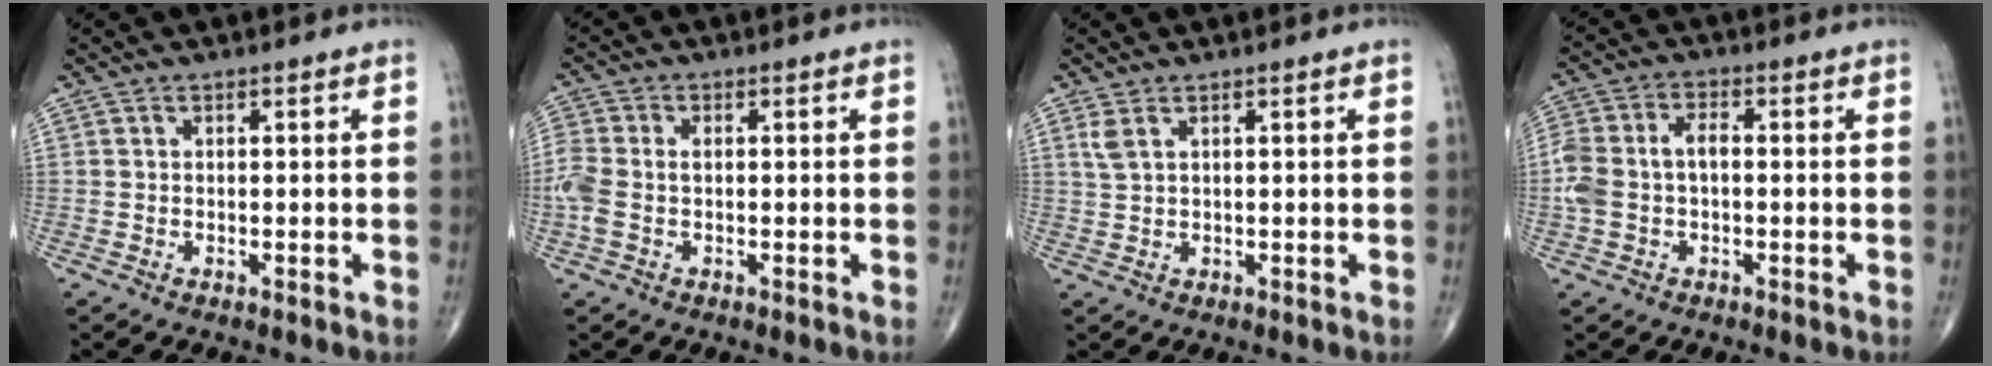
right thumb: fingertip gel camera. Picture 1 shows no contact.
{"total": 6.0, "force": [-0.4, 3.9, 4.6], "torque": [-0.133, 0.015, -0.009]}
{"total": 2.2, "force": [1.2, 0.8, 1.6], "torque": [-0.041, 0.006, 0.035]}
{"total": 8.1, "force": [-0.5, 5.0, 6.4], "torque": [-0.153, 0.028, -0.013]}